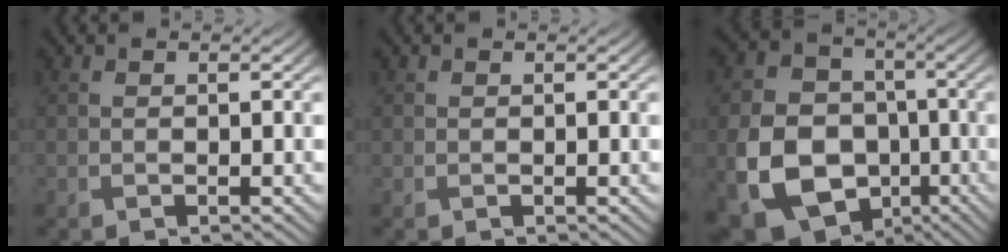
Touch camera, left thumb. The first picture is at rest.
{"total": 0.0}
{"total": 14.6, "force": [-4.4, 11.3, 8.2], "torque": [-0.195, -0.049, -0.082]}